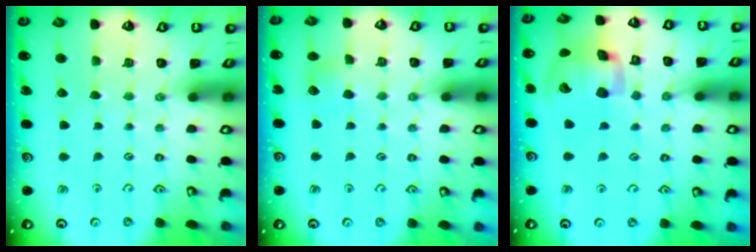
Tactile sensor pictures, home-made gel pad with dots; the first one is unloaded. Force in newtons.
{"total": 5.4, "press": 5.4, "slide": 0.6}
{"total": 14.6, "press": 14.4, "slide": 2.4}